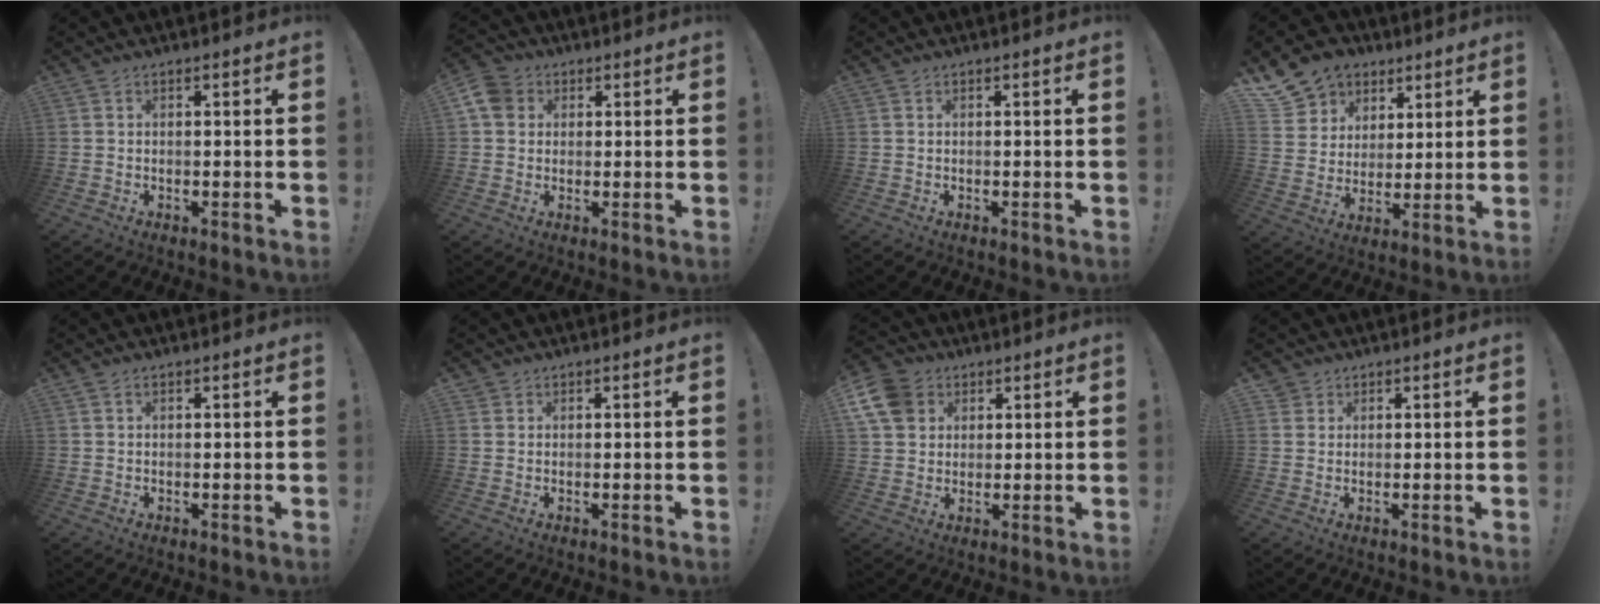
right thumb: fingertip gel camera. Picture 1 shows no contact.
{"total": 6.6, "force": [2.2, 5.6, 2.8], "torque": [-0.050, 0.000, 0.044]}
{"total": 0.0}
{"total": 11.9, "force": [7.0, 9.2, 2.9], "torque": [-0.047, -0.045, 0.143]}
{"total": 0.0}
{"total": 1.3, "force": [1.0, 0.9, 0.1], "torque": [0.003, -0.005, 0.017]}
{"total": 10.1, "force": [4.1, 8.2, 4.1], "torque": [-0.081, -0.021, 0.083]}
{"total": 2.2, "force": [1.5, 1.5, 0.1], "torque": [0.000, -0.008, 0.028]}